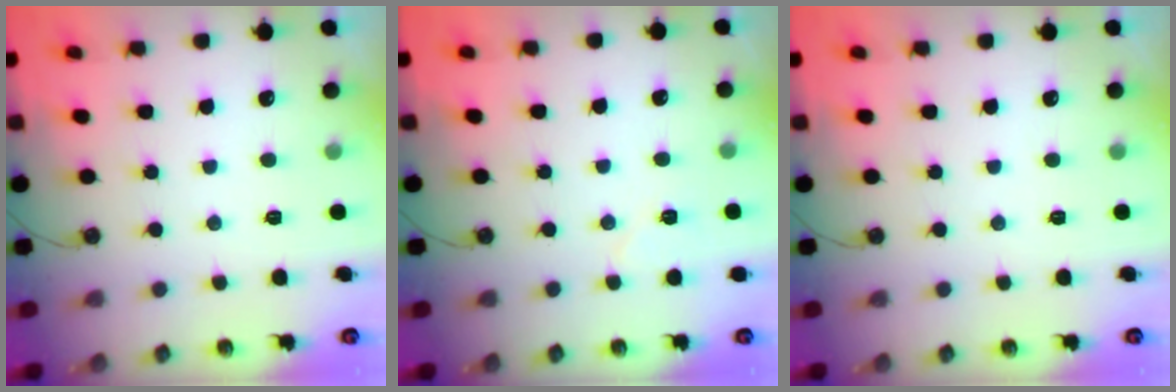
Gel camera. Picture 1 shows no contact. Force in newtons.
{"total": 4.3, "press": 4.3, "slide": 0.4}
{"total": 0.0}